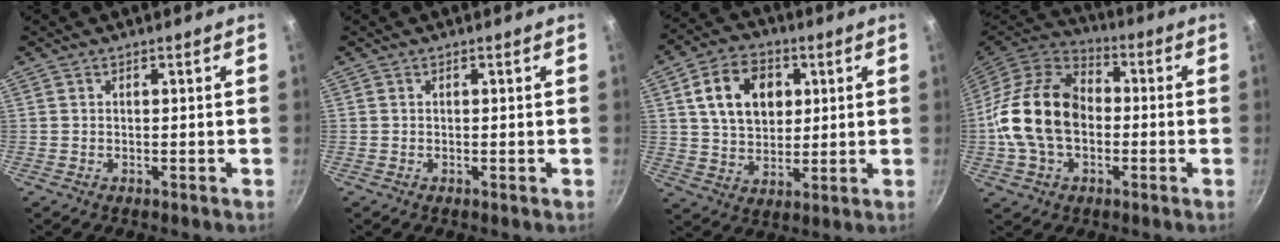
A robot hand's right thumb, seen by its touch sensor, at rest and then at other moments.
{"total": 0.0}
{"total": 13.3, "force": [3.6, 9.6, 8.5], "torque": [-0.119, -0.001, 0.060]}
{"total": 18.9, "force": [-1.5, 13.2, 13.5], "torque": [-0.225, 0.034, -0.038]}